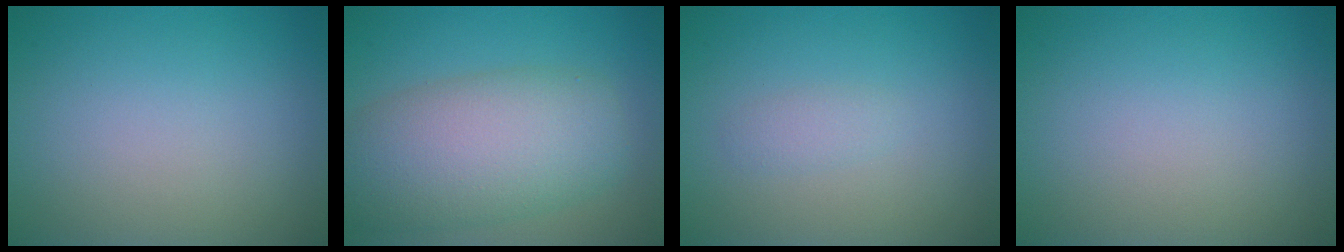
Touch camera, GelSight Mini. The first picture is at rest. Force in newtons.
{"total": 8.5, "press": 8.5, "slide": 0.2}
{"total": 1.0, "press": 1.0, "slide": 0.0}
{"total": 0.0}